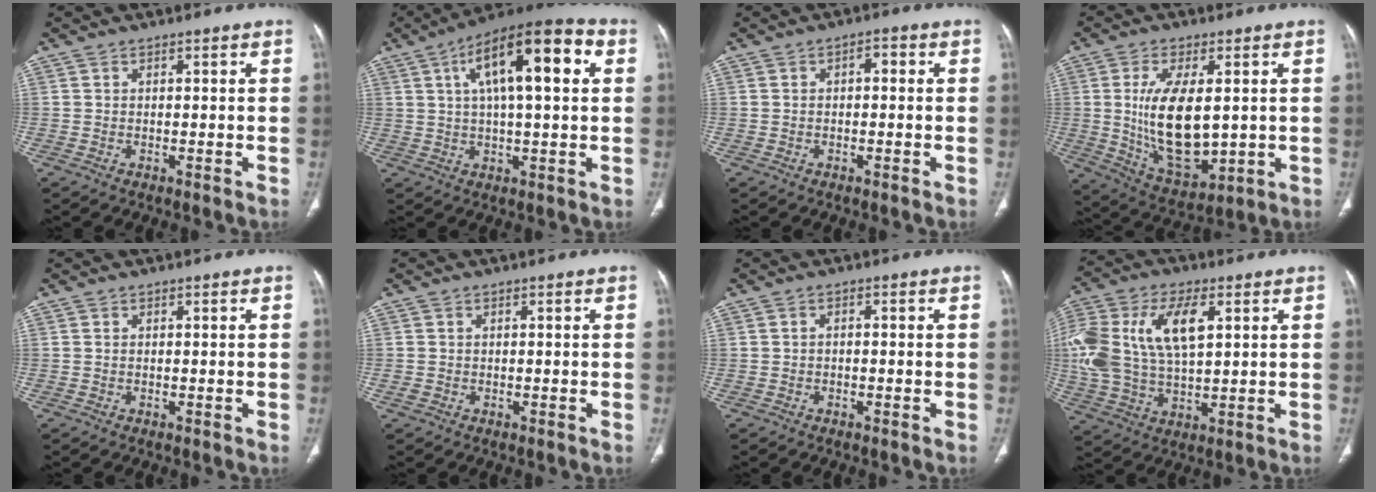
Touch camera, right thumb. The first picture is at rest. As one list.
[{"total": 17.4, "force": [5.1, 5.7, 15.6], "torque": [-0.230, 0.019, 0.070]}, {"total": 1.0, "force": [0.0, 0.6, 0.9], "torque": [-0.006, 0.007, -0.003]}, {"total": 15.6, "force": [1.0, 7.5, 13.7], "torque": [-0.239, -0.023, 0.037]}, {"total": 0.0}, {"total": 0.7, "force": [-0.1, 0.6, 0.3], "torque": [-0.007, 0.000, 0.000]}, {"total": 0.7, "force": [-0.3, 0.4, 0.5], "torque": [-0.006, 0.003, -0.009]}, {"total": 20.9, "force": [5.2, 11.1, 16.9], "torque": [-0.382, 0.008, 0.094]}]